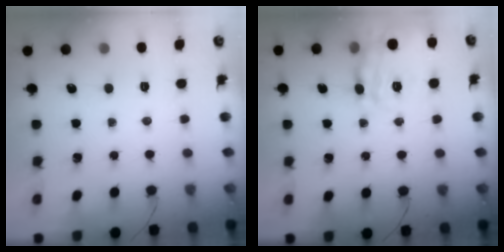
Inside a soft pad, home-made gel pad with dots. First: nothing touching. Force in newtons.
{"total": 17.2, "press": 17.2, "slide": 0.5}